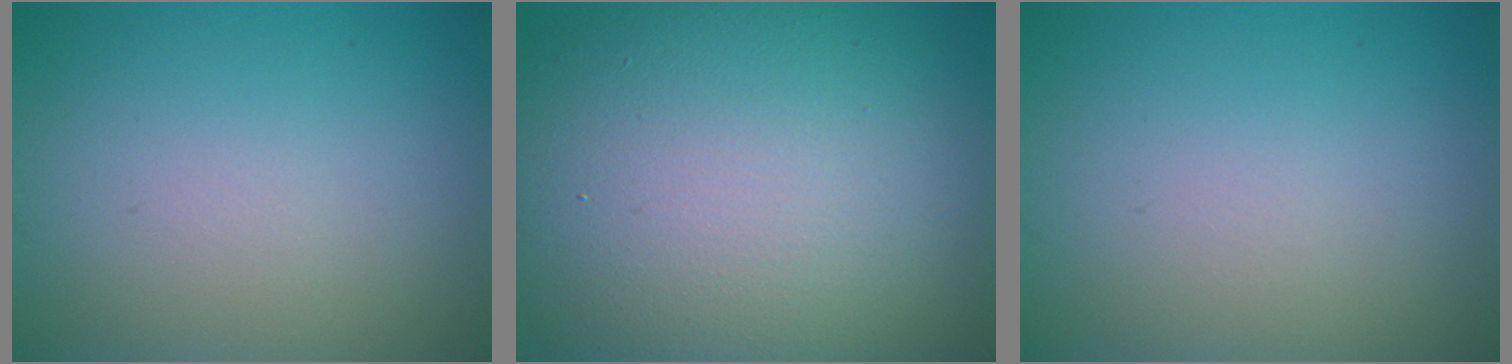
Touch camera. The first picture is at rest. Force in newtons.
{"total": 16.6, "press": 16.6, "slide": 0.9}
{"total": 0.0}